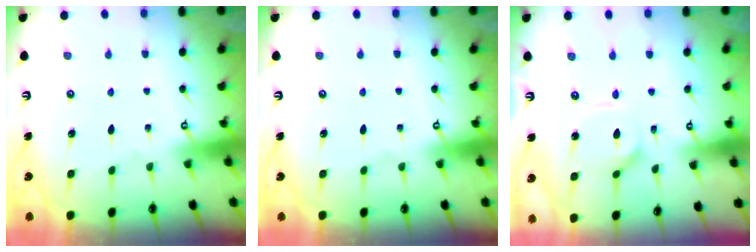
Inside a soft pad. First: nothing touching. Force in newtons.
{"total": 0.0}
{"total": 7.1, "press": 7.0, "slide": 0.7}